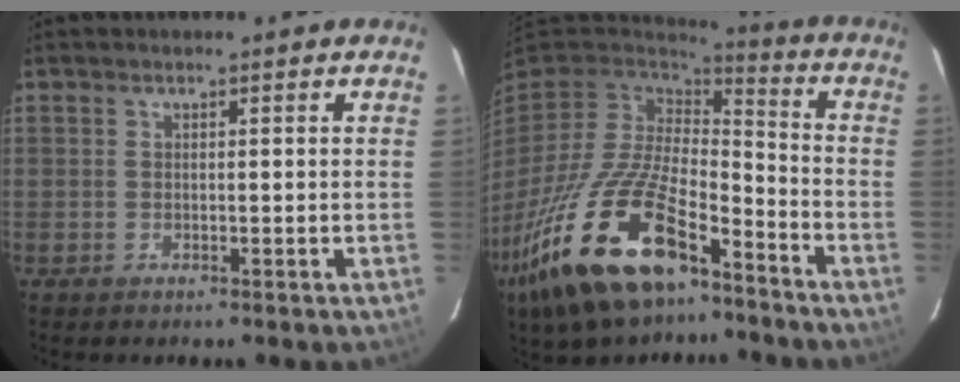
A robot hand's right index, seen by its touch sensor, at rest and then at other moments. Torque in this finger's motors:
{"motor_torque": [2.14, 0.00, 1.06, 0.21]}